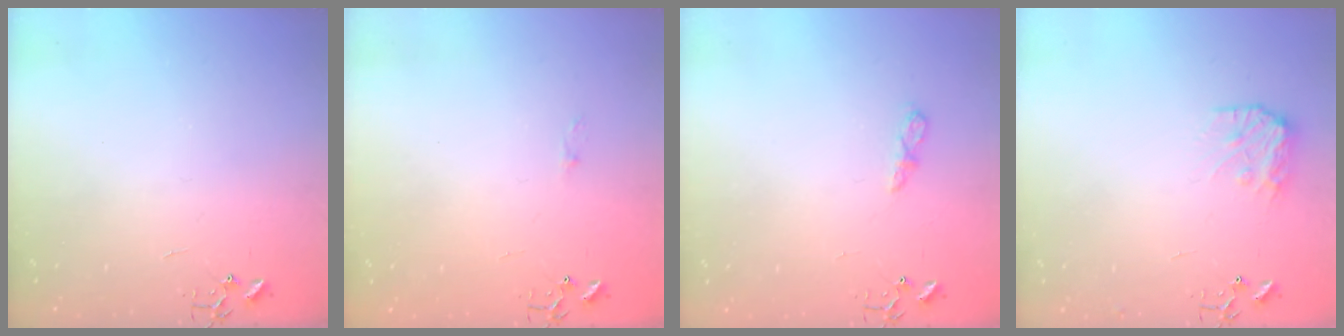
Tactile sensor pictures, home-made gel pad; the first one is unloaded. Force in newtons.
{"total": 3.3, "press": 3.2, "slide": 0.4}
{"total": 6.3, "press": 6.2, "slide": 0.6}
{"total": 9.2, "press": 9.2, "slide": 0.3}